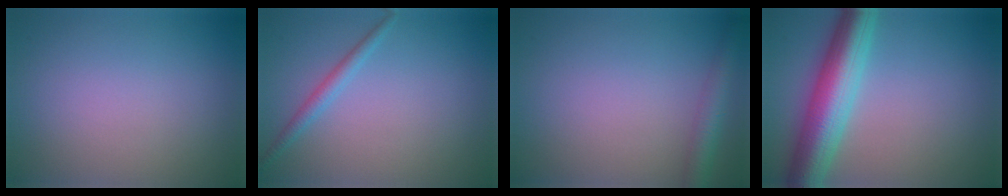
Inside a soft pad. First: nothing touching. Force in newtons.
{"total": 1.5, "press": 1.5, "slide": 0.1}
{"total": 2.9, "press": 2.9, "slide": 0.1}
{"total": 8.0, "press": 8.0, "slide": 0.2}